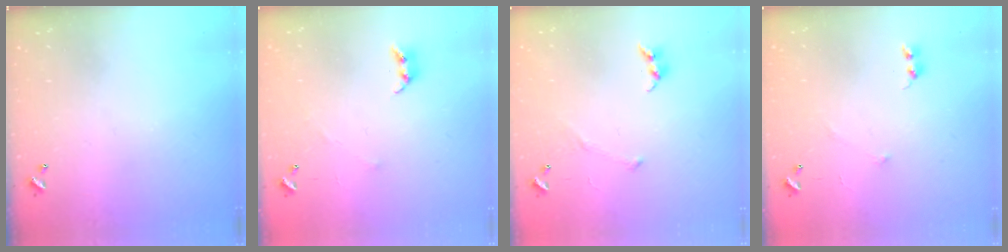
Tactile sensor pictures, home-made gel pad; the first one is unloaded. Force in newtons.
{"total": 4.8, "press": 4.8, "slide": 0.8}
{"total": 5.2, "press": 5.1, "slide": 0.6}
{"total": 6.3, "press": 6.3, "slide": 0.4}